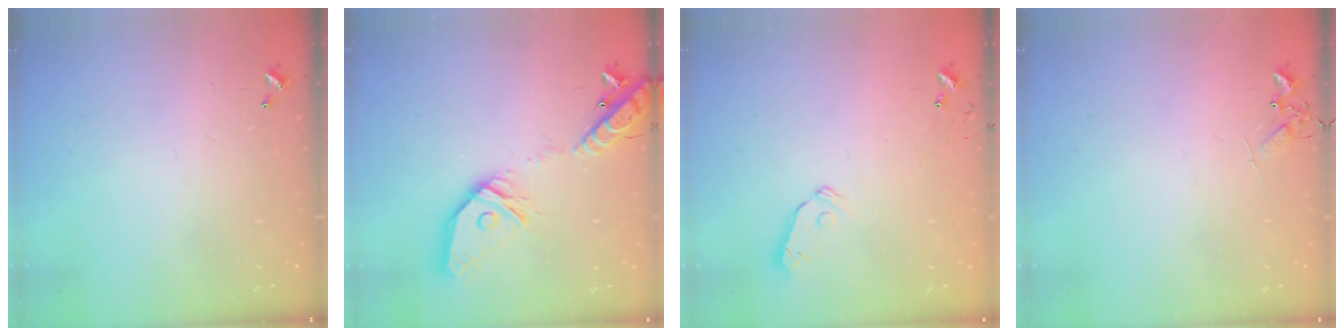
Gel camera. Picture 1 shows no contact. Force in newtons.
{"total": 21.0, "press": 20.7, "slide": 3.7}
{"total": 5.5, "press": 5.4, "slide": 0.9}
{"total": 5.3, "press": 5.3, "slide": 0.6}